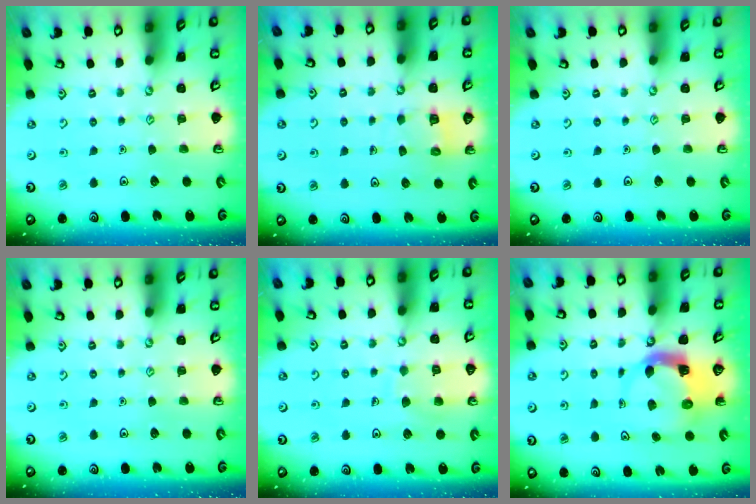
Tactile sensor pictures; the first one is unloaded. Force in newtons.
{"total": 4.7, "press": 4.7, "slide": 0.4}
{"total": 0.0}
{"total": 0.0}
{"total": 7.9, "press": 7.8, "slide": 0.6}
{"total": 4.6, "press": 4.6, "slide": 0.6}